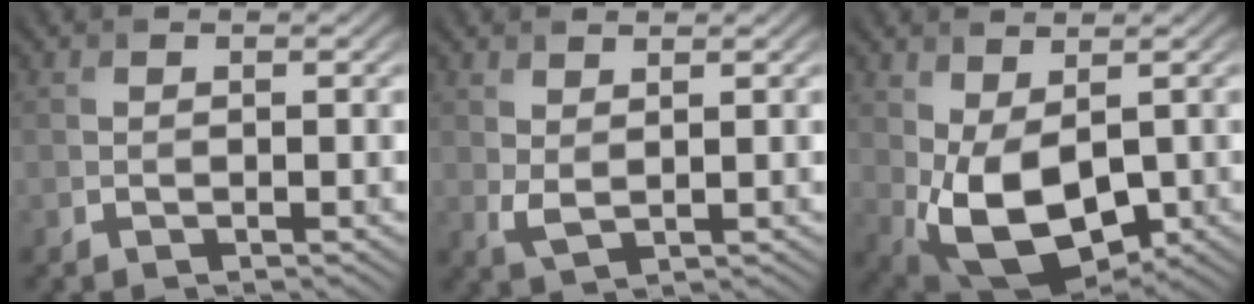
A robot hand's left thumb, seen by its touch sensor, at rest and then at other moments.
{"total": 2.2, "force": [1.2, 0.9, 1.6], "torque": [-0.041, -0.003, 0.027]}
{"total": 9.7, "force": [-0.6, 5.7, 7.9], "torque": [-0.180, -0.021, -0.004]}